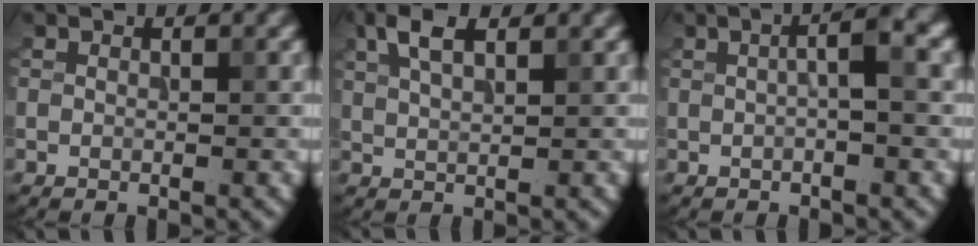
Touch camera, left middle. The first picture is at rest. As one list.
[{"total": 3.6, "force": [2.2, 1.3, 2.5], "torque": [-0.056, 0.012, 0.043]}, {"total": 3.2, "force": [0.4, 0.5, 3.1], "torque": [-0.048, 0.014, 0.002]}]